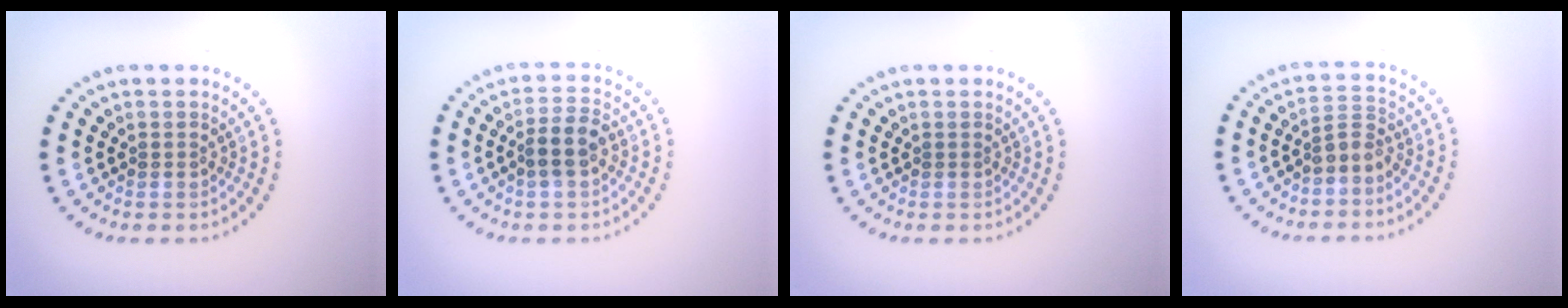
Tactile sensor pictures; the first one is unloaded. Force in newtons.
{"total": 3.0, "press": 2.8, "slide": 1.0}
{"total": 0.0}
{"total": 1.9, "press": 1.5, "slide": 1.2}